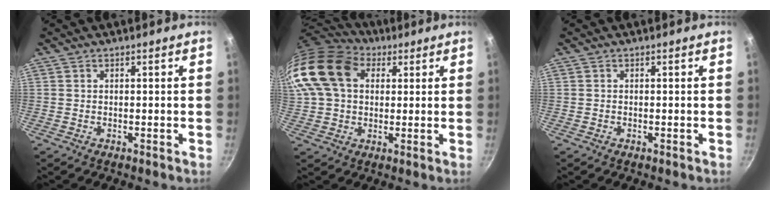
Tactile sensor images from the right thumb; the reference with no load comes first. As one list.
[{"total": 18.0, "force": [4.8, 13.1, 11.3], "torque": [-0.223, 0.027, 0.073]}, {"total": 0.0}]